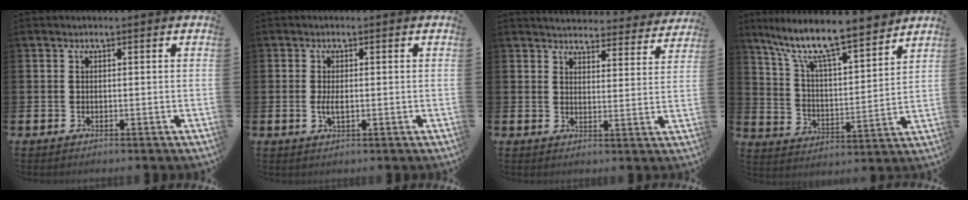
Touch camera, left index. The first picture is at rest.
{"total": 2.3, "force": [-0.1, 0.9, 2.1], "torque": [-0.036, 0.000, -0.004]}
{"total": 4.5, "force": [4.4, 0.8, 0.1], "torque": [-0.011, -0.039, 0.076]}
{"total": 10.7, "force": [9.4, 1.6, 5.0], "torque": [-0.132, -0.064, 0.158]}